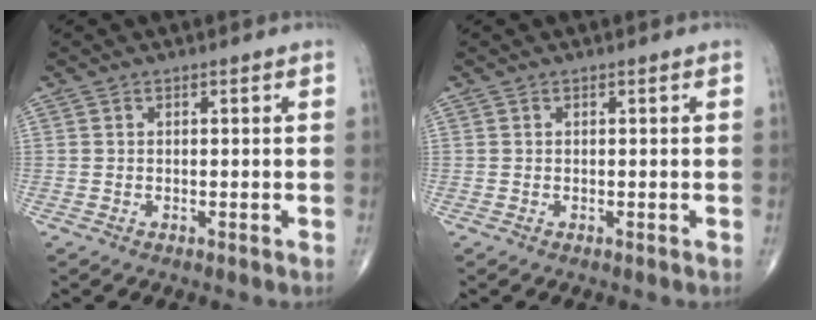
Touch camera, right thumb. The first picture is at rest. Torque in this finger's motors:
{"motor_torque": [0.00, 0.01, -0.05, 0.05, 0.00]}